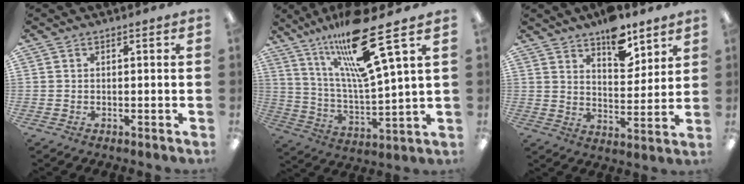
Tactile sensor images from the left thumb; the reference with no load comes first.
{"total": 21.0, "force": [13.9, 3.4, 15.4], "torque": [-0.290, -0.063, 0.217]}
{"total": 10.5, "force": [8.0, 4.7, 4.9], "torque": [-0.057, -0.050, 0.138]}